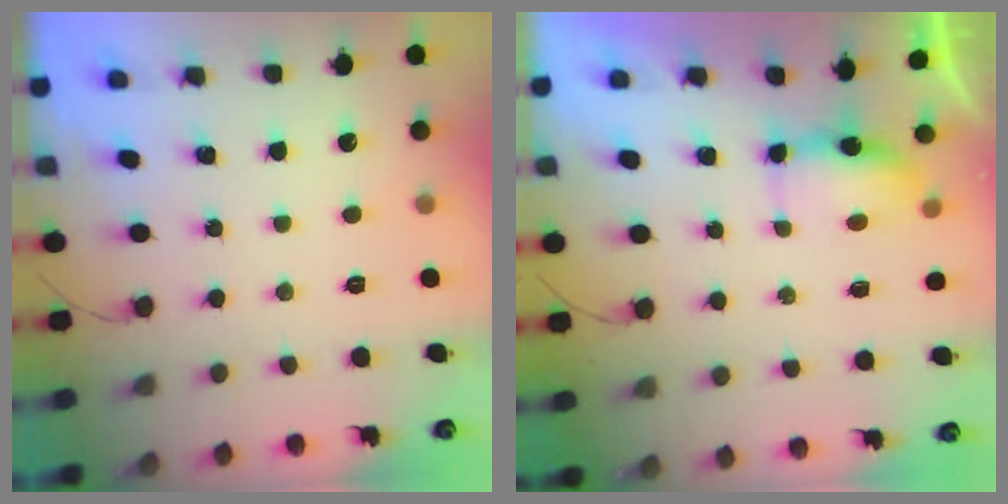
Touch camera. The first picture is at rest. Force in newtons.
{"total": 5.2, "press": 5.2, "slide": 0.9}